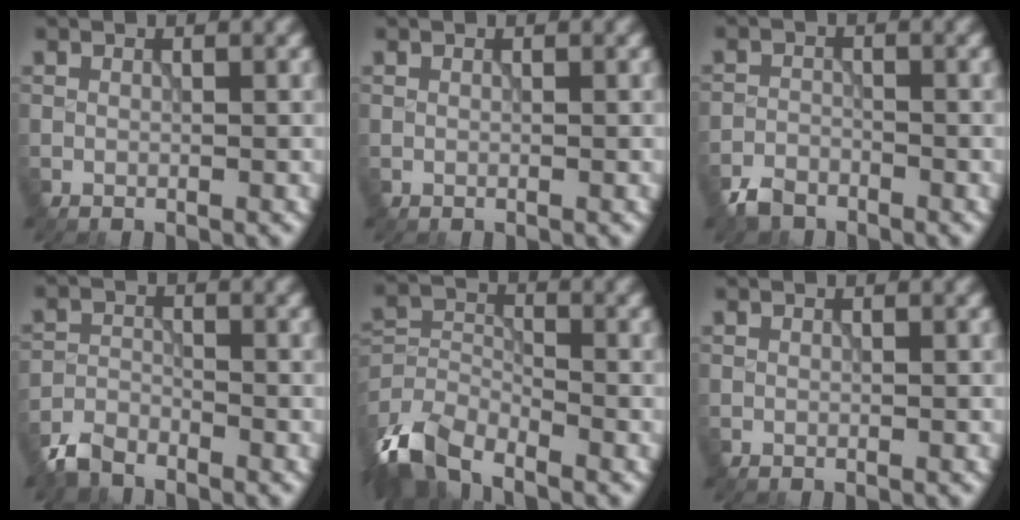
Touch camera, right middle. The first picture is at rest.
{"total": 0.0}
{"total": 2.6, "force": [-2.2, 1.1, 0.7], "torque": [-0.012, -0.003, -0.053]}
{"total": 3.1, "force": [-2.8, 1.1, 0.9], "torque": [-0.019, -0.003, -0.066]}
{"total": 7.2, "force": [-5.2, 3.1, 3.9], "torque": [-0.081, -0.009, -0.114]}
{"total": 0.0}